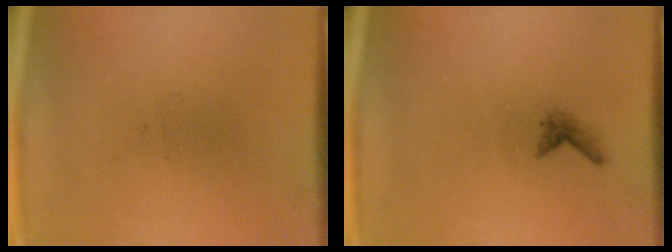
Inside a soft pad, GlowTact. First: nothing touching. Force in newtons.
{"total": 0.9}